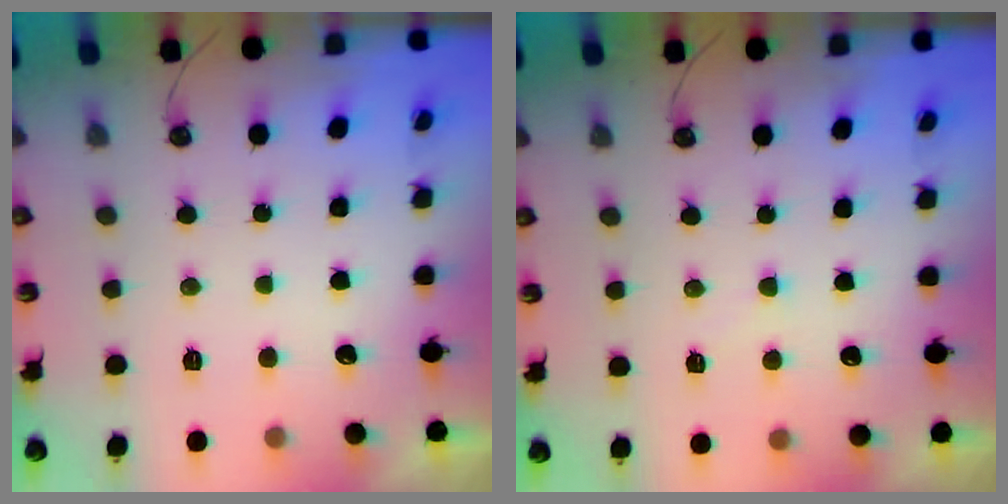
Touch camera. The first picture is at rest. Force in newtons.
{"total": 2.8, "press": 2.8, "slide": 0.4}